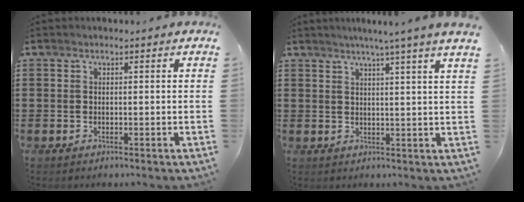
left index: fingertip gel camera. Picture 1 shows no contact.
{"total": 3.7, "force": [2.9, -1.2, 2.0], "torque": [-0.043, -0.010, 0.048]}